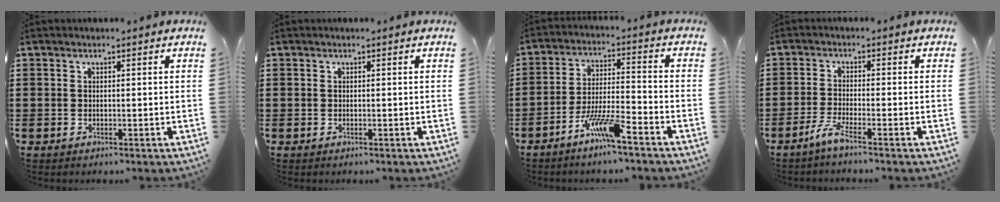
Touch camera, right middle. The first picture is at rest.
{"total": 0.0}
{"total": 7.5, "force": [-5.4, 0.6, 5.2], "torque": [-0.116, -0.008, -0.108]}
{"total": 3.4, "force": [-2.3, 0.0, 2.5], "torque": [-0.055, -0.008, -0.047]}